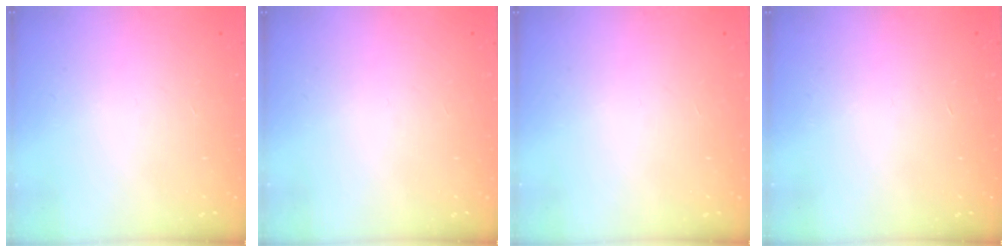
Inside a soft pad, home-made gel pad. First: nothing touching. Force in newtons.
{"total": 0.0}
{"total": 0.0}
{"total": 0.0}